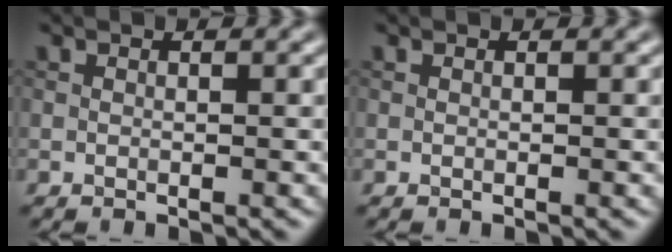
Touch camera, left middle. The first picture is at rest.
{"total": 0.0}